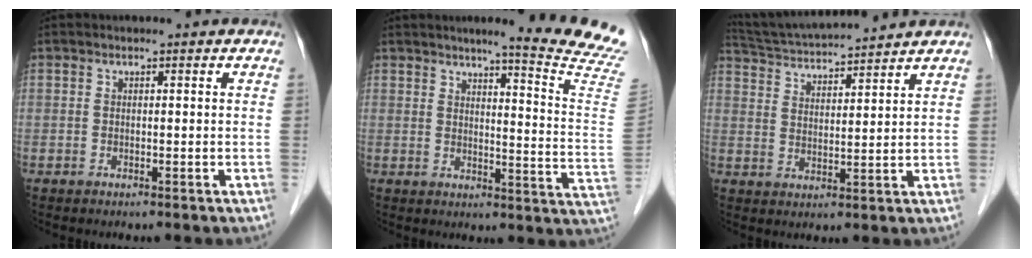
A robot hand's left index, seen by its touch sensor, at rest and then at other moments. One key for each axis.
{"total": 15.6, "fx": 13.9, "fy": -2.2, "fz": 6.6, "tx": -0.088, "ty": -0.110, "tz": 0.147}
{"total": 12.2, "fx": 11.4, "fy": -0.1, "fz": 4.2, "tx": -0.085, "ty": 0.021, "tz": 0.190}